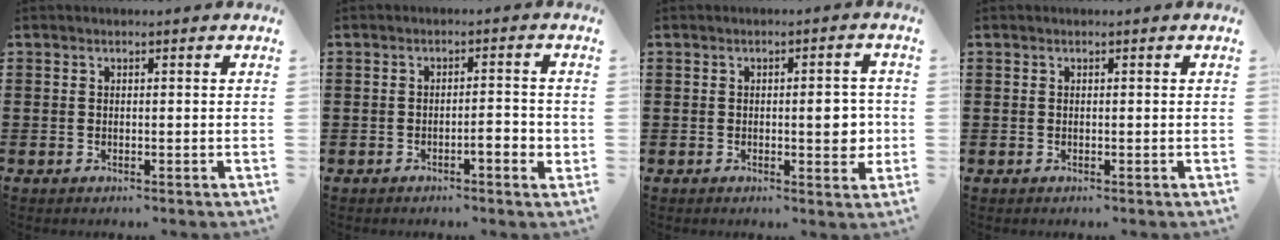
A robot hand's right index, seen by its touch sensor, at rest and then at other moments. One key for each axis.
{"total": 3.2, "fx": -1.3, "fy": 0.5, "fz": 2.9, "tx": -0.048, "ty": 0.002, "tz": -0.024}
{"total": 4.8, "fx": -0.1, "fy": 1.4, "fz": 4.6, "tx": -0.049, "ty": -0.014, "tz": -0.007}
{"total": 0.0}